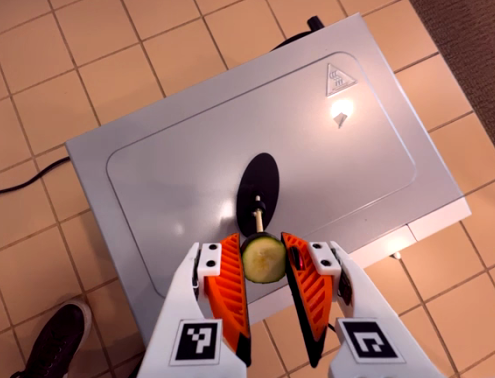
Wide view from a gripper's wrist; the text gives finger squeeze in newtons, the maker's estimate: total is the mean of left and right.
{"total": 6.2, "left": 5.5, "right": 6.8}